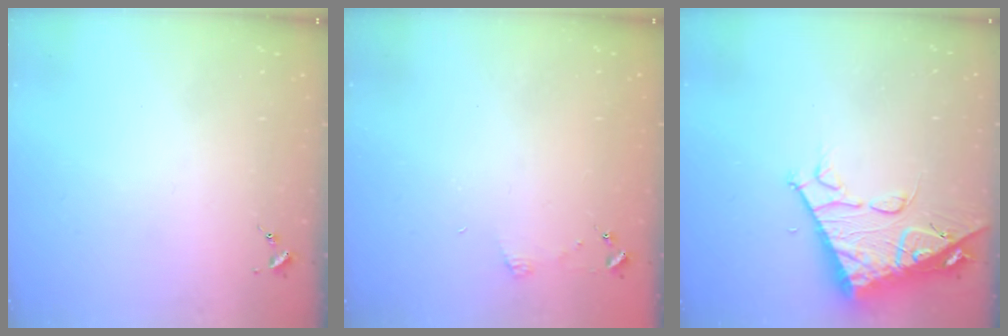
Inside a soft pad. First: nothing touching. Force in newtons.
{"total": 3.9, "press": 3.9, "slide": 0.4}
{"total": 13.9, "press": 13.8, "slide": 1.4}